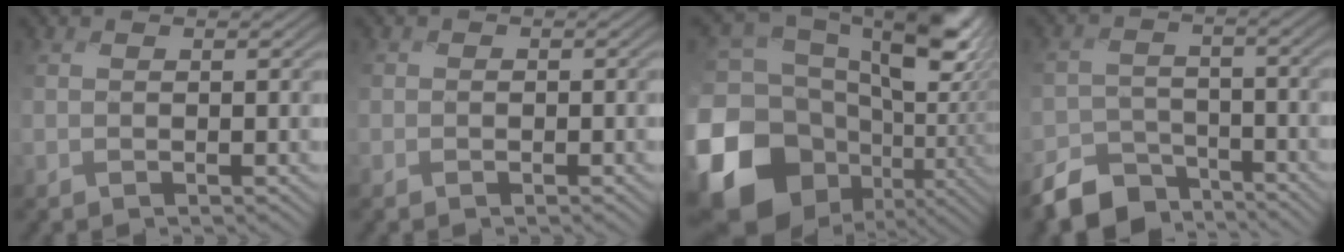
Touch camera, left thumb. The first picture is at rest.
{"total": 1.1, "force": [-0.5, 0.9, -0.3], "torque": [0.005, -0.003, -0.012]}
{"total": 17.1, "force": [-4.4, 12.4, 10.8], "torque": [-0.253, -0.013, -0.089]}
{"total": 7.1, "force": [-6.0, 3.2, 1.9], "torque": [-0.029, -0.014, -0.112]}